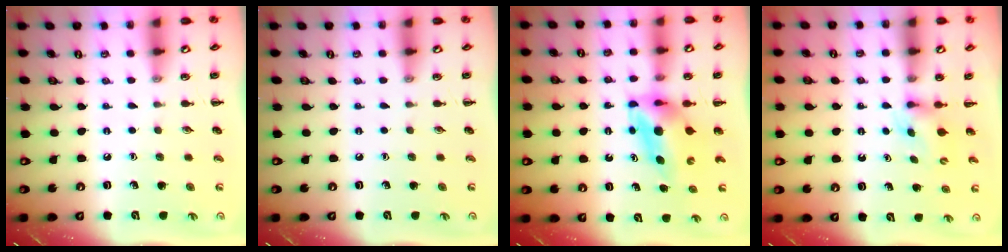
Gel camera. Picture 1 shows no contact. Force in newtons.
{"total": 0.0}
{"total": 5.3, "press": 5.2, "slide": 0.9}
{"total": 4.4, "press": 4.3, "slide": 0.9}